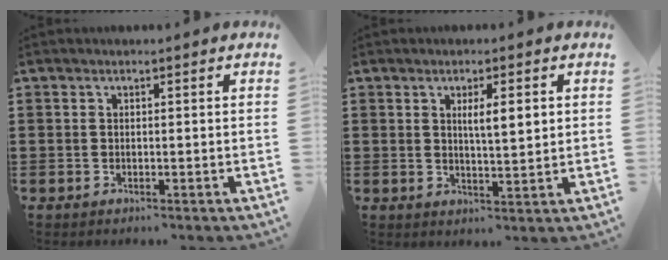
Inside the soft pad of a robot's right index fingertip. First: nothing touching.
{"total": 4.1, "force": [1.2, 0.8, 3.8], "torque": [-0.068, 0.003, 0.016]}